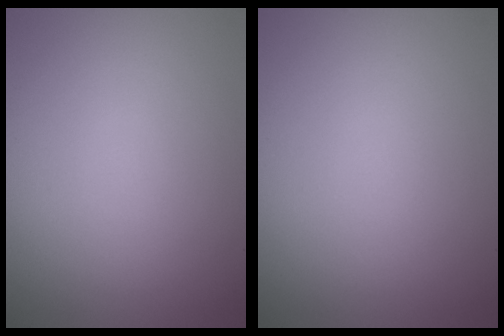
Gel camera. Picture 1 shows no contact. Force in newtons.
{"total": 0.0}